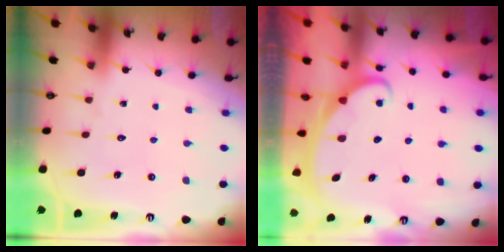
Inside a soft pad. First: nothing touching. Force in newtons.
{"total": 2.5, "press": 2.5, "slide": 0.3}